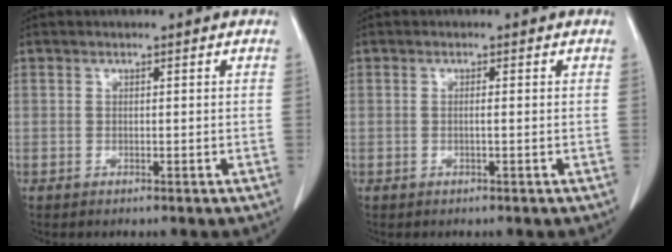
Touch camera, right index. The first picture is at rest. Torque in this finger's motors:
{"motor_torque": [-0.21, 0.15, -0.02, -0.01]}